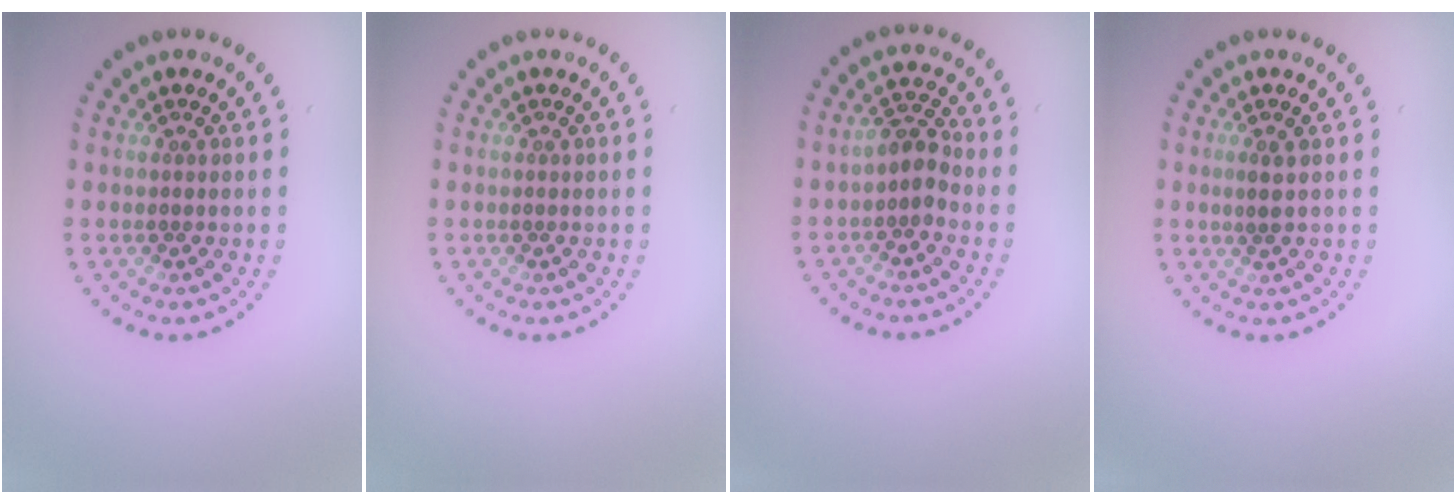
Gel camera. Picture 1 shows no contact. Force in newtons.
{"total": 0.0}
{"total": 2.4, "press": 2.1, "slide": 1.0}
{"total": 1.2, "press": 1.1, "slide": 0.5}